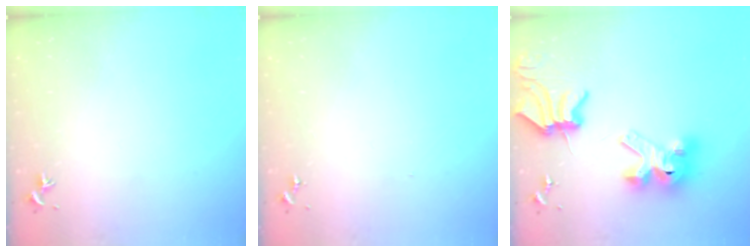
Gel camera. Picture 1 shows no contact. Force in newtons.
{"total": 0.0}
{"total": 15.0, "press": 14.9, "slide": 1.6}